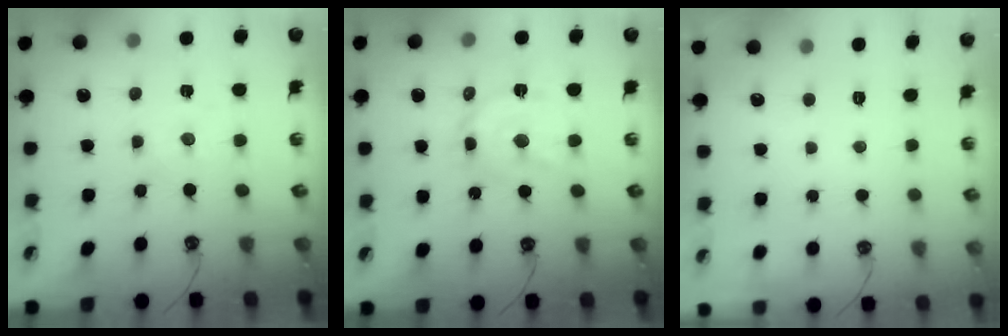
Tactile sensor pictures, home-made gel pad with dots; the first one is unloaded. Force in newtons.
{"total": 13.0, "press": 12.9, "slide": 1.0}
{"total": 0.0}